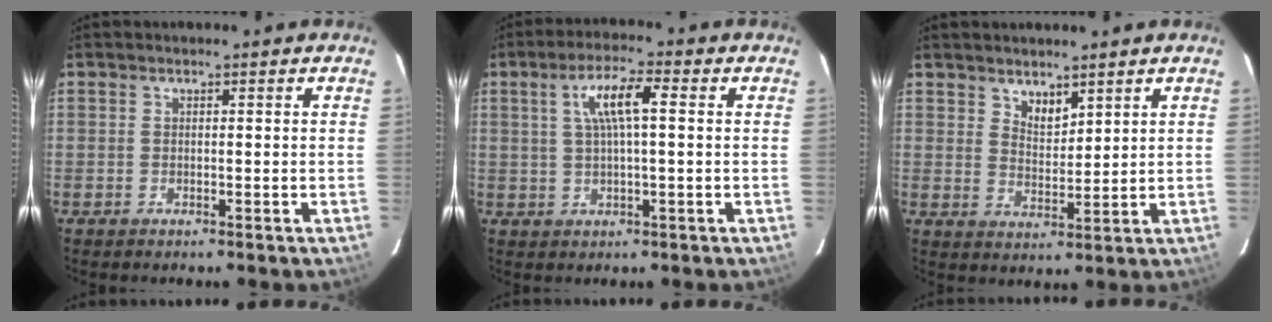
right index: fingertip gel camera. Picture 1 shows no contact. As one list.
[{"total": 6.9, "force": [1.5, 1.2, 6.6], "torque": [-0.125, 0.010, 0.030]}, {"total": 4.1, "force": [3.3, 1.9, 1.7], "torque": [-0.021, 0.001, 0.059]}]